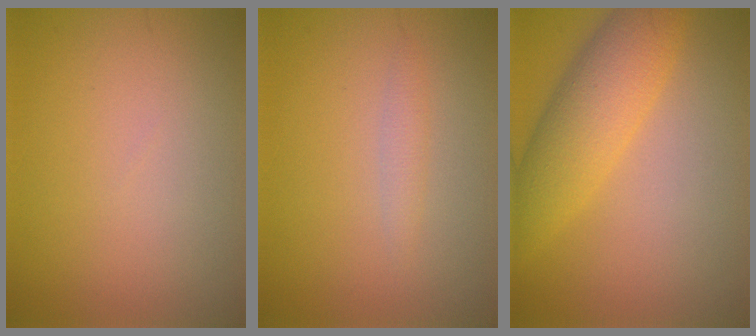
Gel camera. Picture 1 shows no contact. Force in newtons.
{"total": 1.1, "press": 1.1, "slide": 0.1}
{"total": 5.6, "press": 5.6, "slide": 0.1}